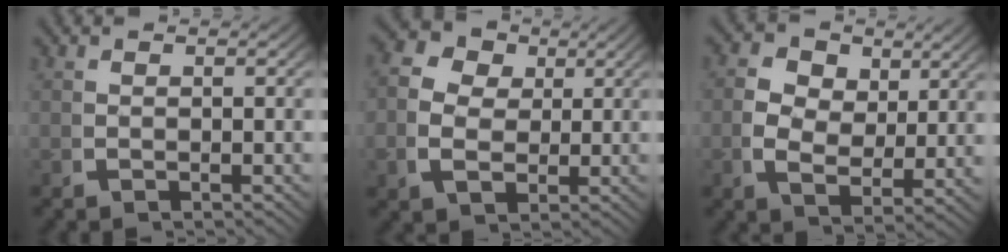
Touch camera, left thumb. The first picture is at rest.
{"total": 6.9, "force": [1.4, 5.6, 3.7], "torque": [-0.078, -0.013, 0.023]}
{"total": 6.0, "force": [1.3, 4.5, 3.7], "torque": [-0.082, -0.030, 0.029]}